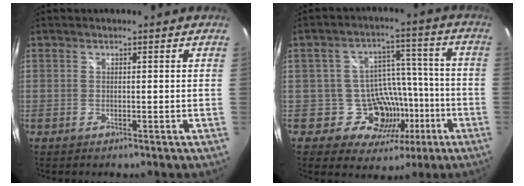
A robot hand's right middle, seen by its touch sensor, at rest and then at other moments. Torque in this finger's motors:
{"motor_torque": [-0.07, -0.08, 0.02, 0.00]}